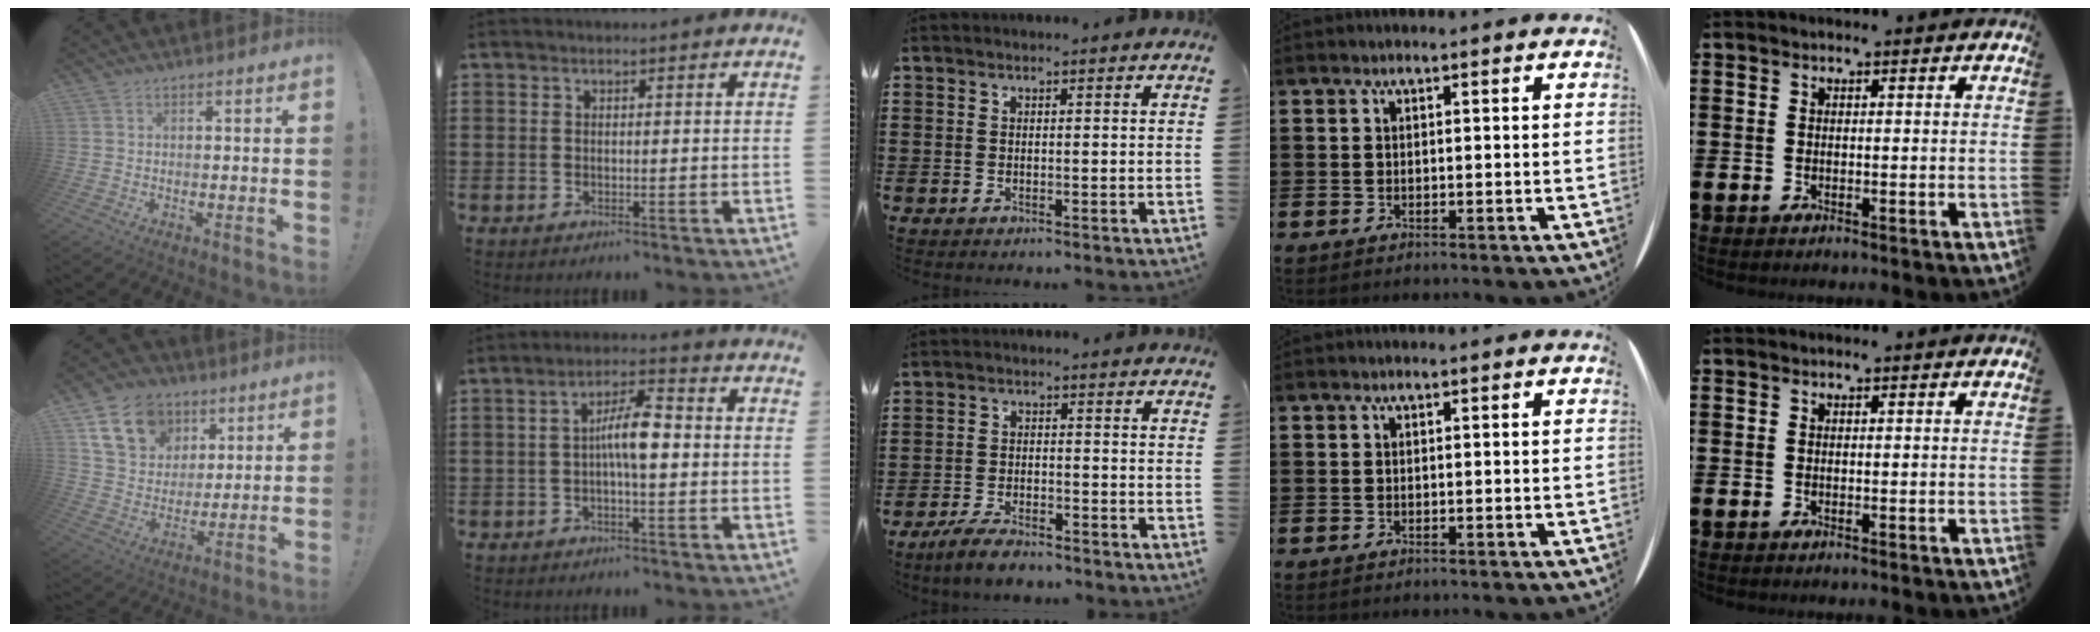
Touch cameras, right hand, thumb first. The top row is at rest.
{"thumb": {"total": 15.9, "force": [7.8, 12.1, 6.7], "torque": [-0.102, -0.033, 0.156]}, "index": {"total": 6.5, "force": [-0.4, 1.7, 6.2], "torque": [-0.128, 0.005, -0.014]}, "middle": {"total": 4.3, "force": [-3.9, 0.8, 1.6], "torque": [-0.042, -0.001, -0.080]}}